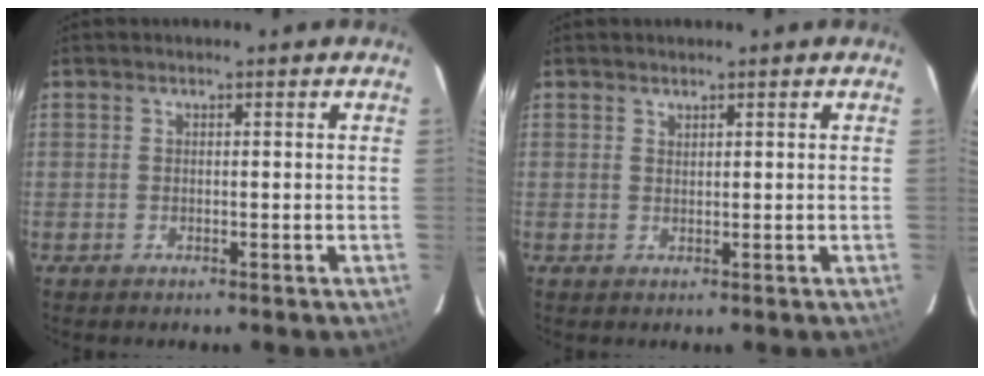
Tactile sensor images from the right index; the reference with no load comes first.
{"total": 0.7, "force": [0.7, 0.2, 0.1], "torque": [-0.003, 0.001, 0.015]}